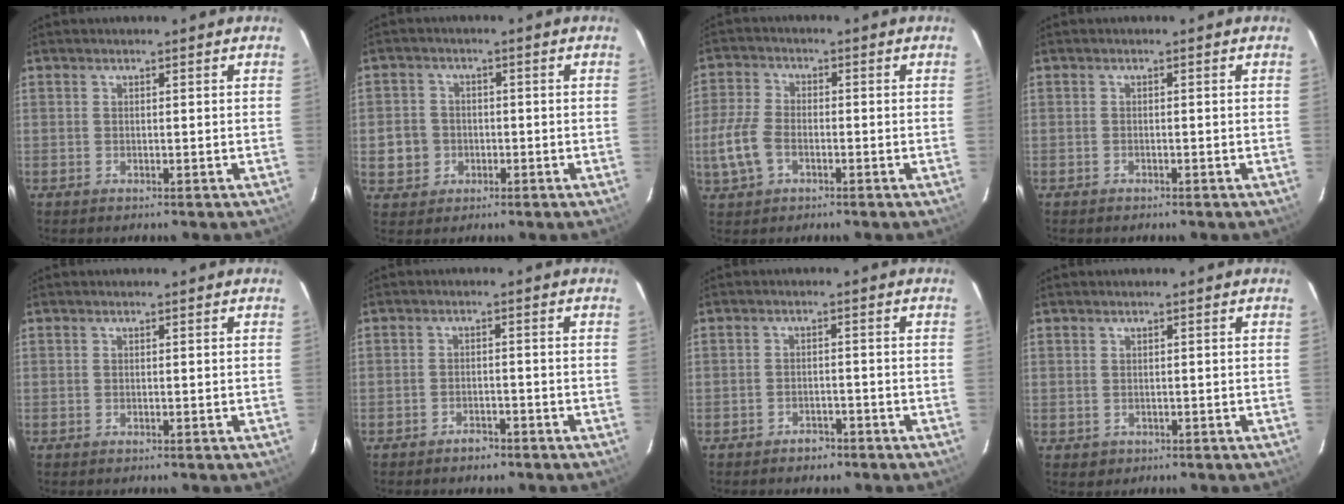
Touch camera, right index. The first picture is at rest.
{"total": 6.4, "force": [-1.4, 6.0, 1.8], "torque": [-0.056, 0.018, -0.017]}
{"total": 7.7, "force": [-2.7, 4.8, 5.5], "torque": [-0.134, 0.003, -0.050]}
{"total": 0.9, "force": [-0.7, 0.6, -0.1], "torque": [-0.002, 0.005, -0.012]}
{"total": 0.0}
{"total": 3.0, "force": [-2.4, 1.5, 0.9], "torque": [-0.026, 0.006, -0.036]}
{"total": 3.3, "force": [-2.6, 1.9, 0.7], "torque": [-0.022, 0.008, -0.035]}
{"total": 1.8, "force": [0.0, 1.8, 0.2], "torque": [0.000, 0.001, 0.004]}